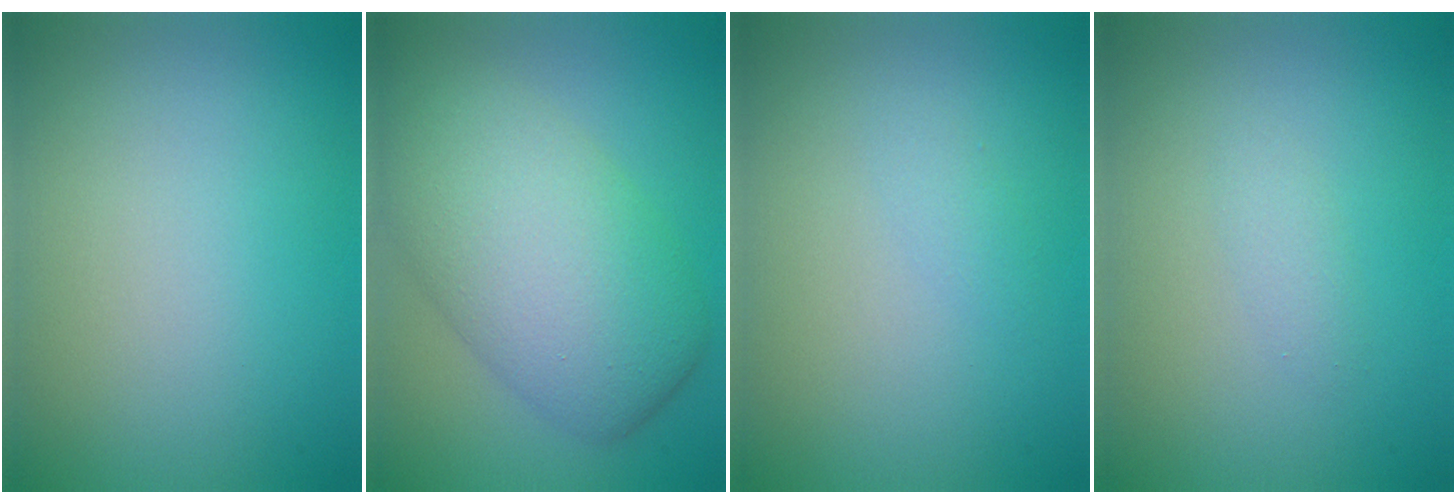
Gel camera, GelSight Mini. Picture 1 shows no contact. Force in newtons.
{"total": 9.6, "press": 9.6, "slide": 0.3}
{"total": 0.8, "press": 0.8, "slide": 0.0}
{"total": 1.0, "press": 1.0, "slide": 0.1}